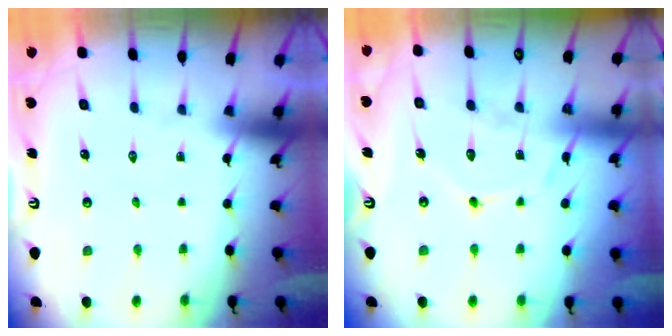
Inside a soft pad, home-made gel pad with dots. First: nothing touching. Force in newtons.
{"total": 9.7, "press": 9.7, "slide": 0.8}